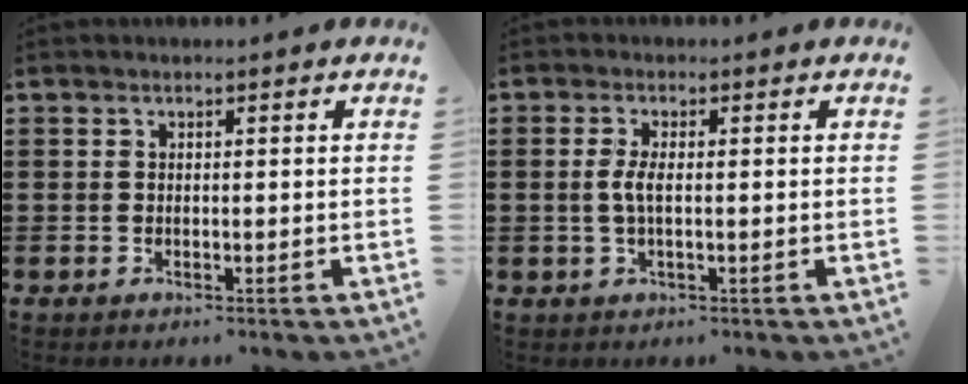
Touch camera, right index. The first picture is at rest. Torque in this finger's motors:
{"motor_torque": [0.89, -0.05, 0.34, 0.10]}